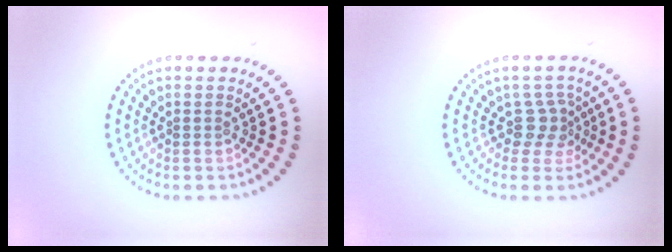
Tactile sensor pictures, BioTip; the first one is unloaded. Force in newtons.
{"total": 2.4, "press": 1.7, "slide": 1.7}